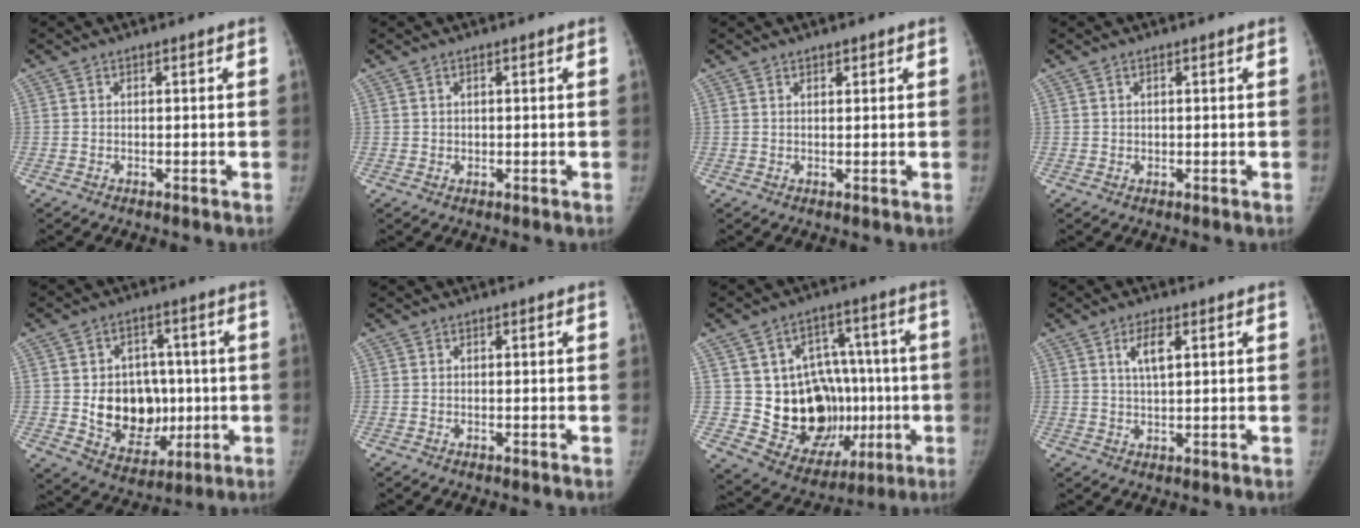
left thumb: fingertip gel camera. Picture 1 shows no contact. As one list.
[{"total": 0.8, "force": [0.4, 0.5, 0.4], "torque": [0.001, -0.002, 0.008]}, {"total": 1.2, "force": [0.9, 0.6, 0.6], "torque": [-0.004, -0.004, 0.012]}, {"total": 0.6, "force": [0.4, 0.4, 0.3], "torque": [0.000, -0.002, 0.006]}, {"total": 14.3, "force": [-0.8, 10.9, 9.1], "torque": [-0.083, 0.001, 0.004]}, {"total": 0.0}, {"total": 21.8, "force": [-2.5, 15.4, 15.2], "torque": [-0.168, 0.019, -0.010]}, {"total": 4.5, "force": [1.9, 1.6, 3.8], "torque": [-0.067, -0.004, 0.035]}]